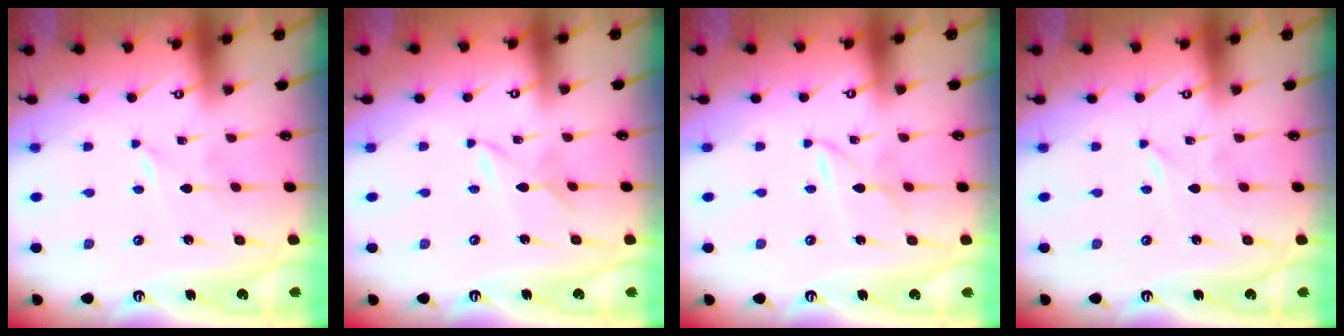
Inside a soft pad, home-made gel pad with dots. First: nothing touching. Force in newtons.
{"total": 2.9, "press": 2.9, "slide": 0.3}
{"total": 2.9, "press": 2.9, "slide": 0.2}
{"total": 0.0}